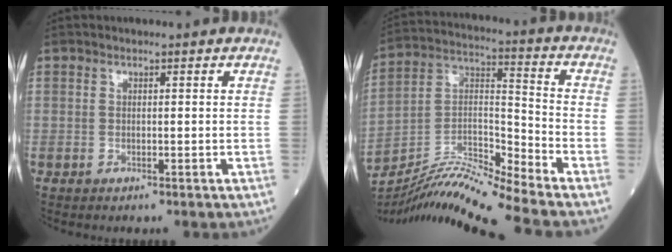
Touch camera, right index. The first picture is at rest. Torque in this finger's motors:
{"motor_torque": [-0.36, -0.40, 0.02, 0.00]}